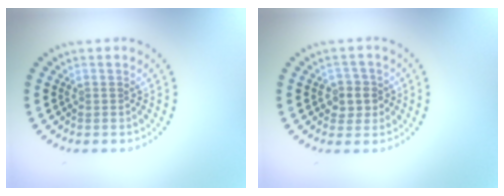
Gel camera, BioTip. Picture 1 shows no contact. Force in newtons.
{"total": 2.4, "press": 2.1, "slide": 1.0}